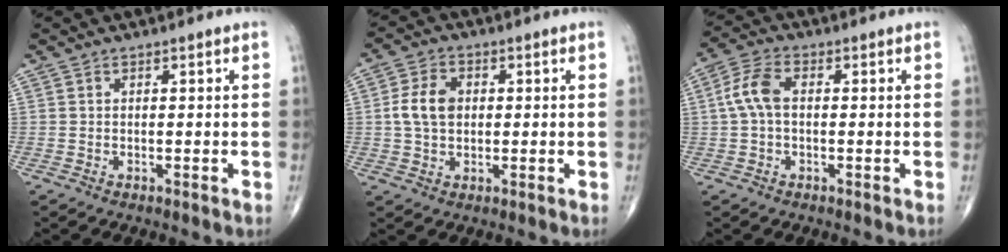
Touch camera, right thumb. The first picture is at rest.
{"total": 6.7, "force": [0.7, 4.7, 4.7], "torque": [-0.084, 0.009, 0.010]}
{"total": 6.4, "force": [0.4, 3.7, 5.2], "torque": [-0.117, 0.021, 0.003]}